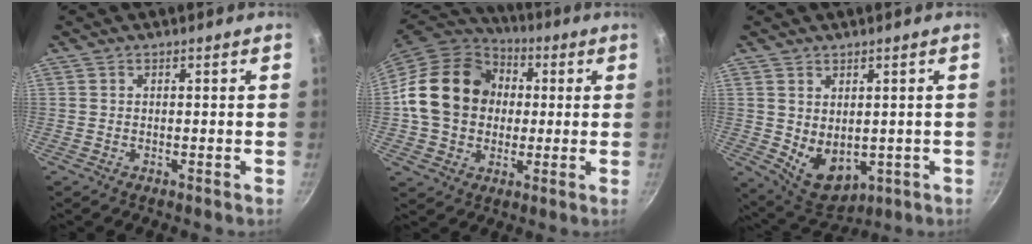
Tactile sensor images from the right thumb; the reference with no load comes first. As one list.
[{"total": 19.6, "force": [1.8, 16.0, 11.2], "torque": [-0.174, 0.029, 0.024]}, {"total": 8.4, "force": [0.2, 5.8, 6.0], "torque": [-0.074, -0.019, 0.029]}]